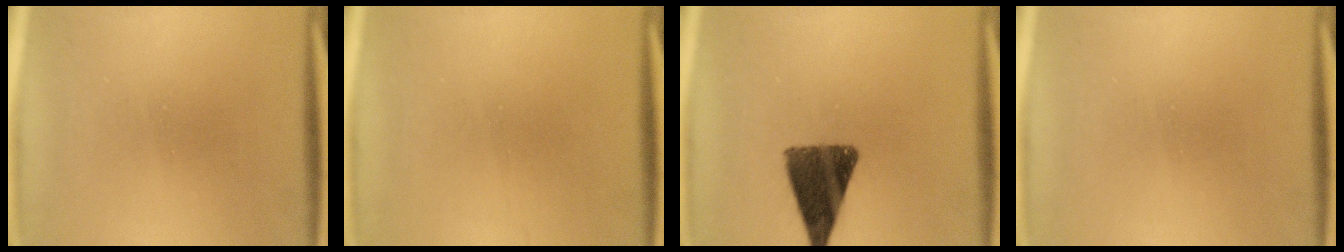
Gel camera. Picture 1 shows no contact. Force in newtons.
{"total": 1.1}
{"total": 11.5}
{"total": 0.0}